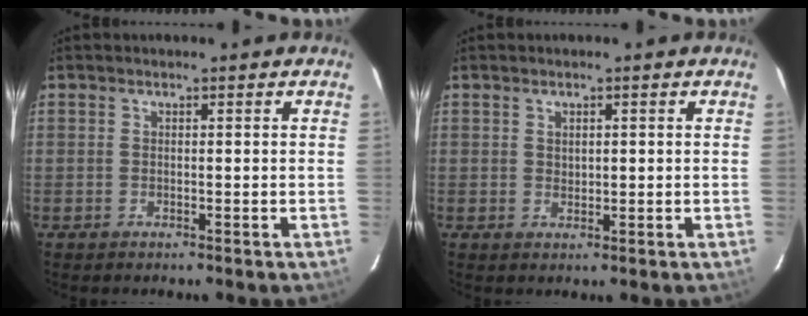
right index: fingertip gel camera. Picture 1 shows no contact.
{"total": 1.3, "force": [0.6, 0.9, 0.6], "torque": [-0.008, 0.003, 0.013]}